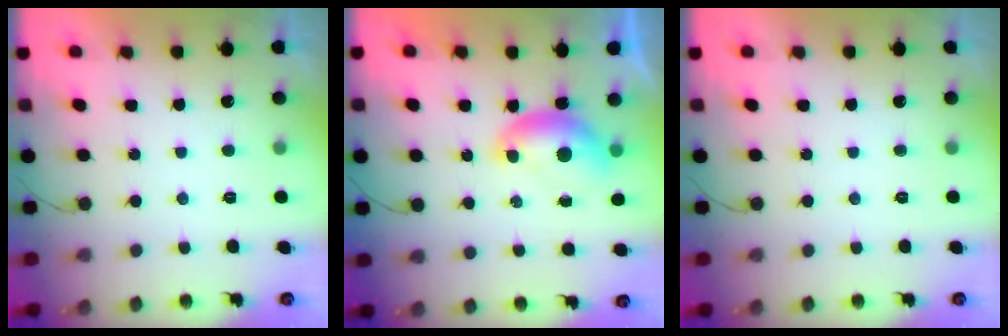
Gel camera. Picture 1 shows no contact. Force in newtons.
{"total": 7.2, "press": 7.1, "slide": 0.6}
{"total": 0.0}